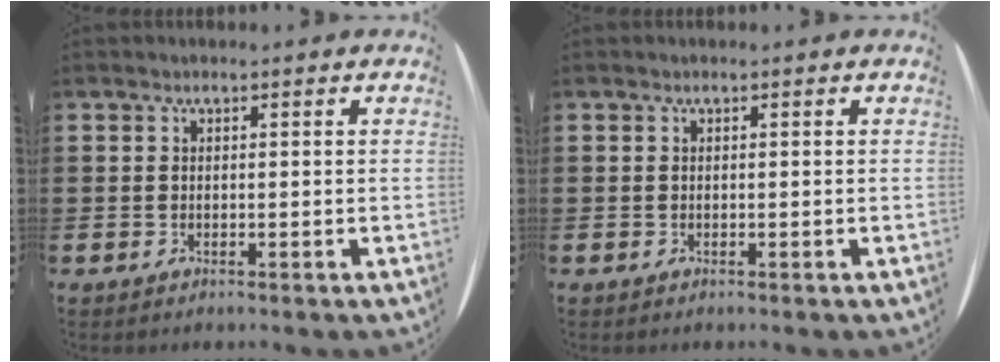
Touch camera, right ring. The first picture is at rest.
{"total": 0.0}